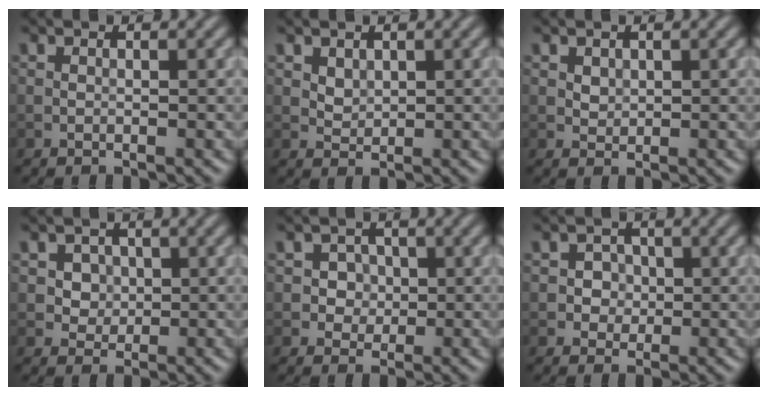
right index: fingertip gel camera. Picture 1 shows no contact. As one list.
[{"total": 1.2, "force": [0.6, 0.9, 0.6], "torque": [-0.011, -0.003, 0.017]}, {"total": 0.9, "force": [0.4, 0.7, 0.3], "torque": [-0.006, -0.003, 0.012]}, {"total": 3.0, "force": [1.1, 2.5, 1.4], "torque": [-0.023, 0.001, 0.020]}, {"total": 2.1, "force": [0.2, 2.0, 0.8], "torque": [0.002, 0.001, 0.006]}, {"total": 1.9, "force": [0.1, 1.8, 0.6], "torque": [0.007, 0.001, 0.001]}]